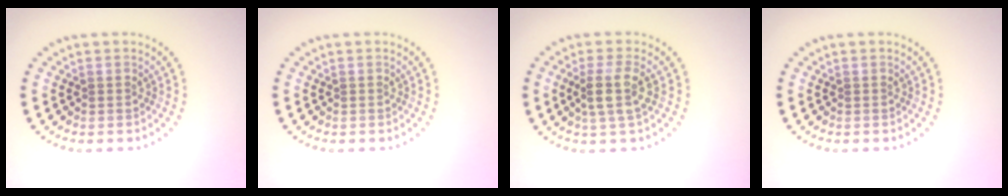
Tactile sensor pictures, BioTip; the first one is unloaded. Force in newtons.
{"total": 0.0}
{"total": 2.8, "press": 2.4, "slide": 1.5}
{"total": 0.0}